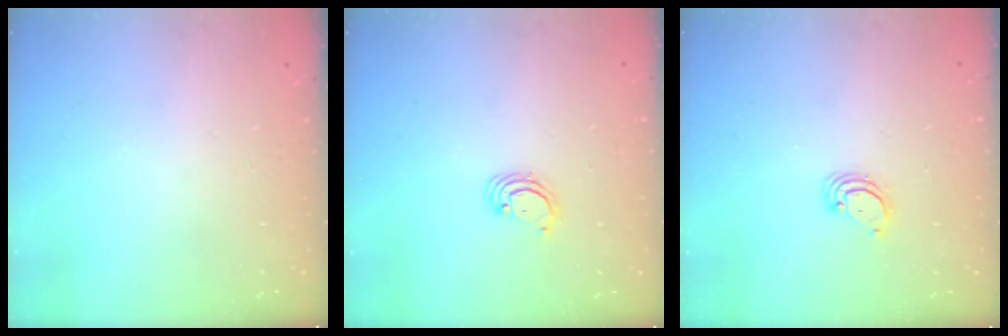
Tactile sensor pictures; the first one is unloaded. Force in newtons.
{"total": 2.8, "press": 2.8, "slide": 0.2}
{"total": 2.9, "press": 2.9, "slide": 0.3}